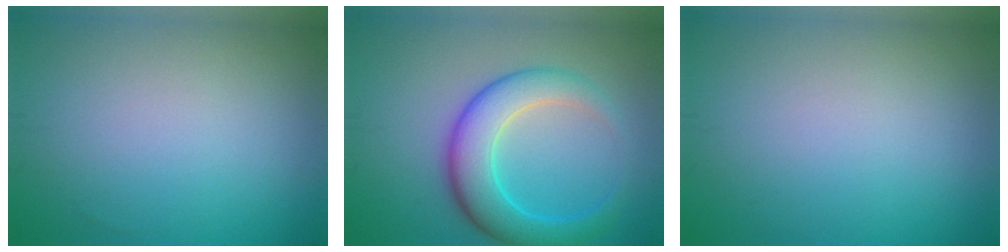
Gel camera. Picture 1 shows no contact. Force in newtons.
{"total": 6.6, "press": 6.6, "slide": 0.1}
{"total": 0.0}